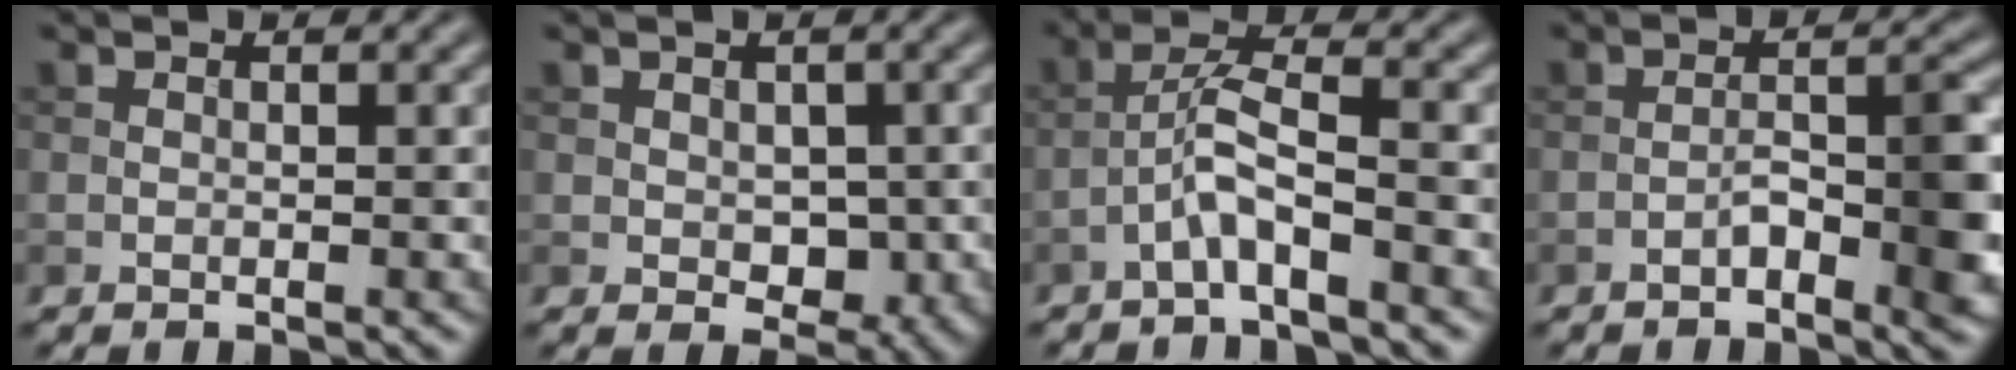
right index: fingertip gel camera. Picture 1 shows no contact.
{"total": 3.4, "force": [-0.1, 2.5, 2.3], "torque": [-0.027, -0.012, 0.003]}
{"total": 3.5, "force": [-2.0, 0.5, 2.9], "torque": [-0.062, 0.015, -0.043]}
{"total": 4.2, "force": [-1.9, 1.3, 3.6], "torque": [-0.051, 0.009, -0.030]}